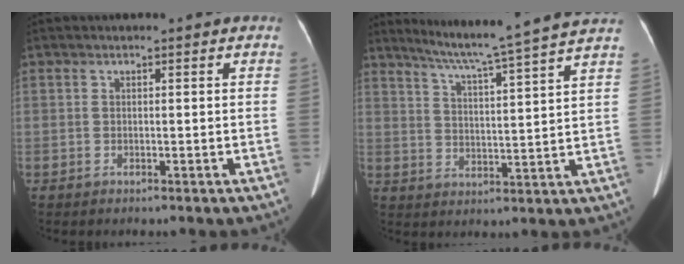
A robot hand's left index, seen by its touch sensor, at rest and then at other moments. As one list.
[{"total": 15.8, "force": [13.7, -2.1, 7.4], "torque": [-0.125, -0.020, 0.183]}]